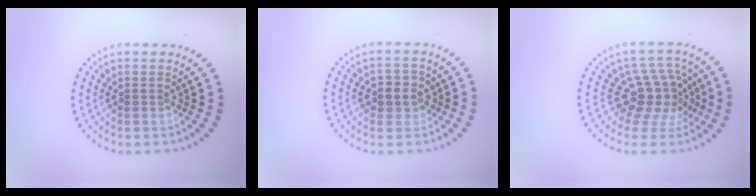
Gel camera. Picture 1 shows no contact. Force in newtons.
{"total": 2.4, "press": 2.3, "slide": 0.8}
{"total": 4.3, "press": 3.2, "slide": 2.9}